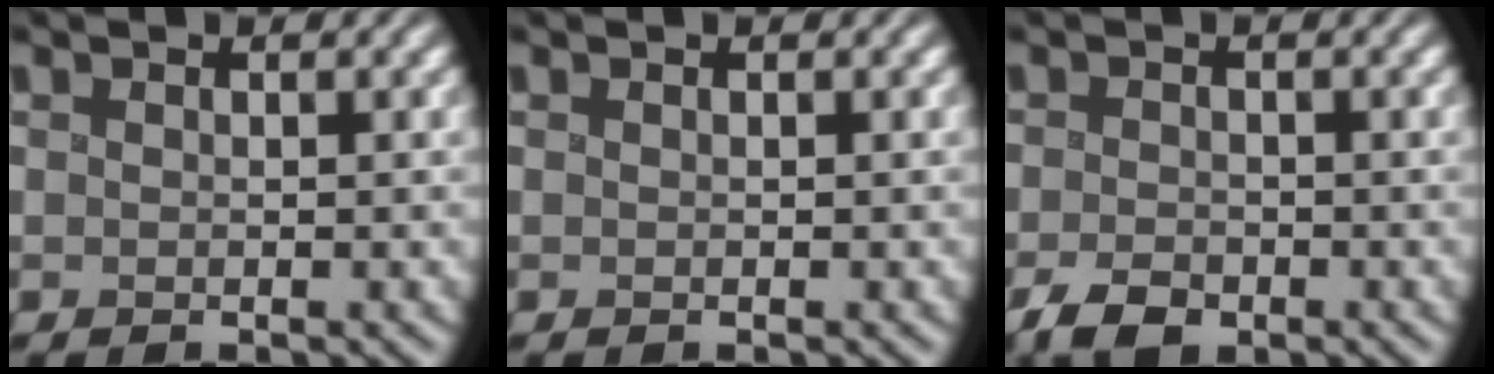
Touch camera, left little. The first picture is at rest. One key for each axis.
{"total": 0.0}
{"total": 3.0, "fx": -1.9, "fy": 1.7, "fz": 1.6, "tx": -0.029, "ty": -0.007, "tz": -0.038}